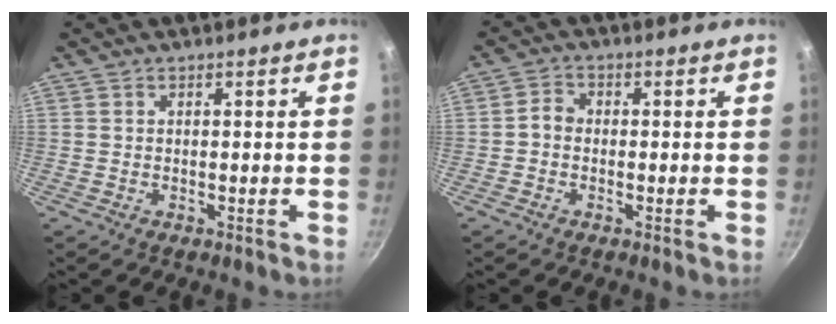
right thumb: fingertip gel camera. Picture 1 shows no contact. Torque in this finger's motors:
{"motor_torque": [0.64, 0.84, 0.31, 0.20, 0.03]}